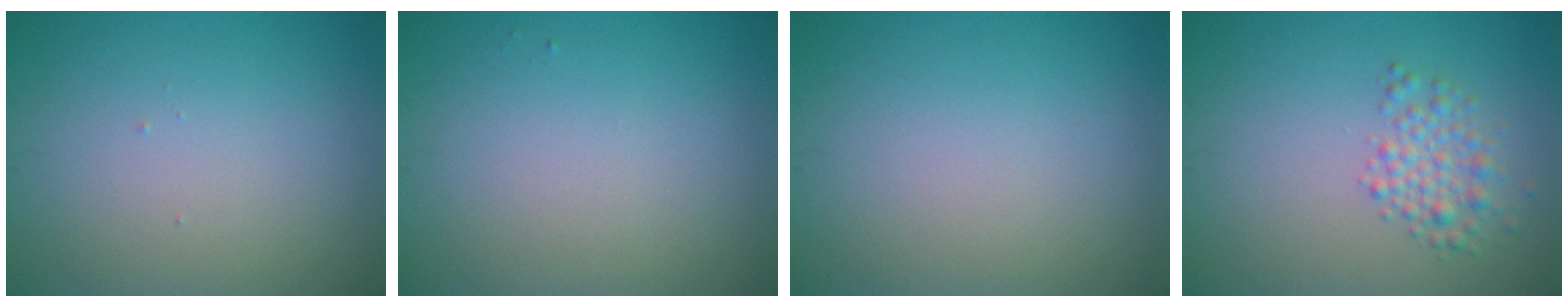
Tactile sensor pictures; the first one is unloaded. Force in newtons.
{"total": 0.0}
{"total": 0.0}
{"total": 2.6, "press": 2.6, "slide": 0.1}